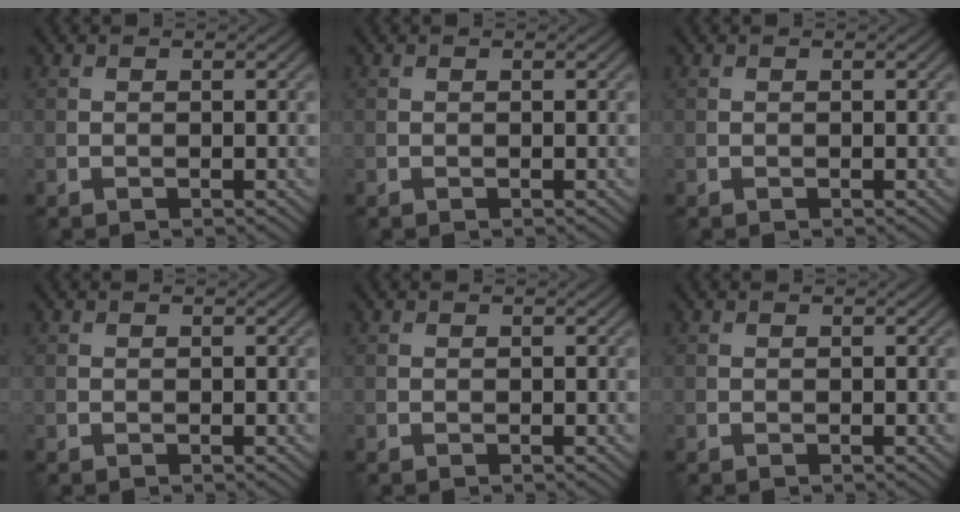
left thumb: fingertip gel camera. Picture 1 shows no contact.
{"total": 0.0}
{"total": 0.0}
{"total": 0.0}
{"total": 0.0}
{"total": 0.0}